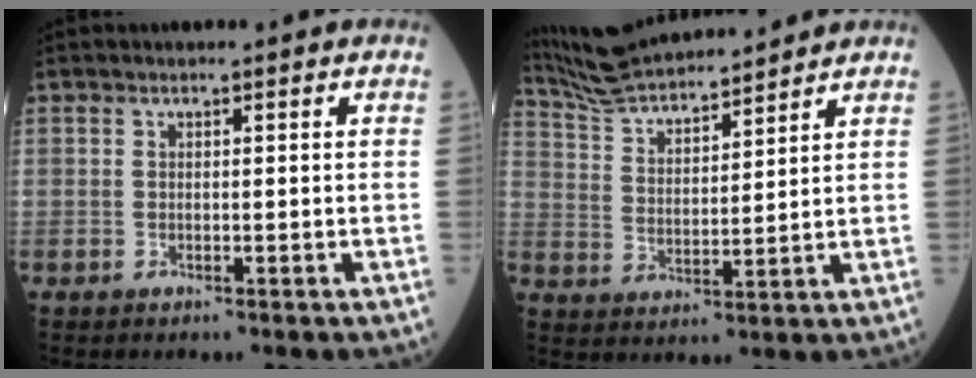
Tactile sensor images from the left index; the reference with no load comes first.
{"total": 12.5, "force": [11.9, 0.9, 3.7], "torque": [-0.079, 0.018, 0.220]}